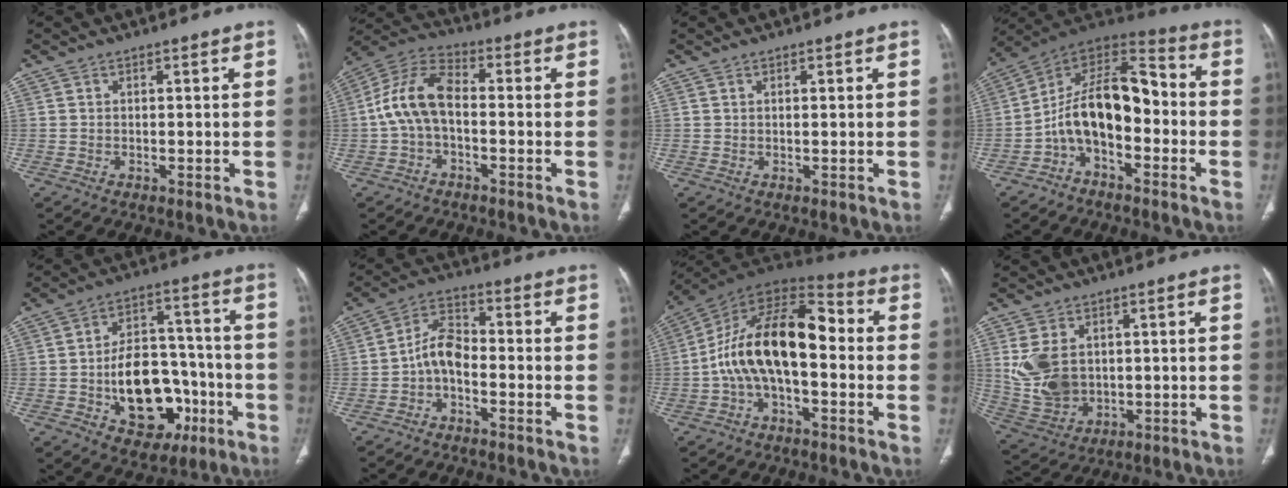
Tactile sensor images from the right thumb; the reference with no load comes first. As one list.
[{"total": 10.3, "force": [-1.1, 5.8, 8.5], "torque": [-0.167, 0.037, -0.031]}, {"total": 0.5, "force": [0.1, 0.1, 0.5], "torque": [-0.014, 0.000, 0.003]}, {"total": 15.2, "force": [-3.3, 8.5, 12.2], "torque": [-0.182, 0.081, -0.067]}, {"total": 18.9, "force": [-5.5, 12.5, 13.0], "torque": [-0.151, 0.051, -0.070]}, {"total": 6.4, "force": [-2.2, 3.5, 4.9], "torque": [-0.086, 0.037, -0.053]}, {"total": 17.9, "force": [-1.6, 9.1, 15.4], "torque": [-0.251, 0.054, -0.038]}, {"total": 10.7, "force": [1.6, 7.7, 7.2], "torque": [-0.138, -0.006, 0.051]}]